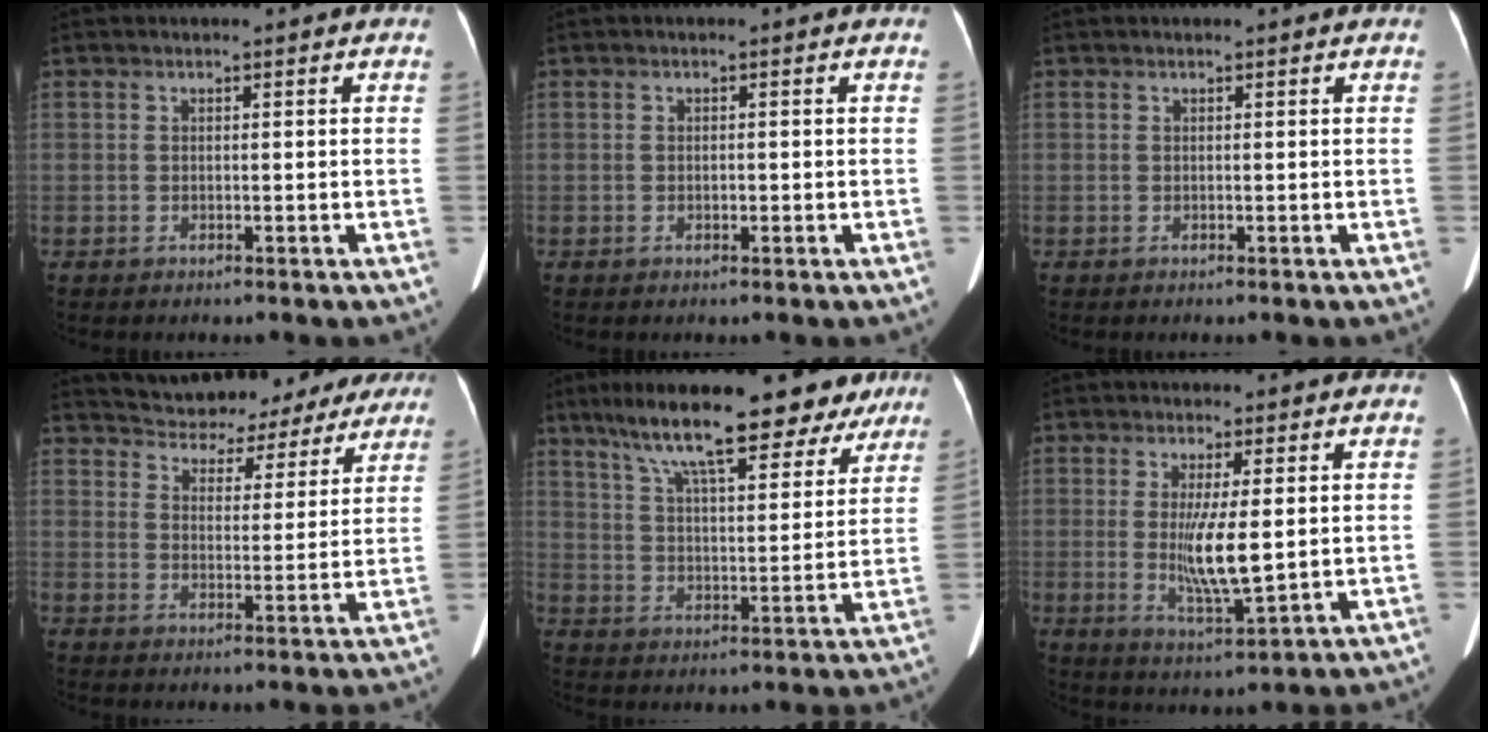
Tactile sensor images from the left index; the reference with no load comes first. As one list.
[{"total": 0.8, "force": [-0.8, 0.3, 0.2], "torque": [-0.002, -0.017, -0.015]}, {"total": 0.9, "force": [0.8, 0.2, 0.4], "torque": [-0.004, 0.001, 0.006]}, {"total": 18.5, "force": [16.9, 6.3, 4.0], "torque": [-0.049, -0.005, 0.209]}, {"total": 20.4, "force": [15.4, 5.2, 12.3], "torque": [-0.187, 0.020, 0.221]}, {"total": 7.4, "force": [-0.1, 1.0, 7.3], "torque": [-0.140, -0.040, 0.000]}]